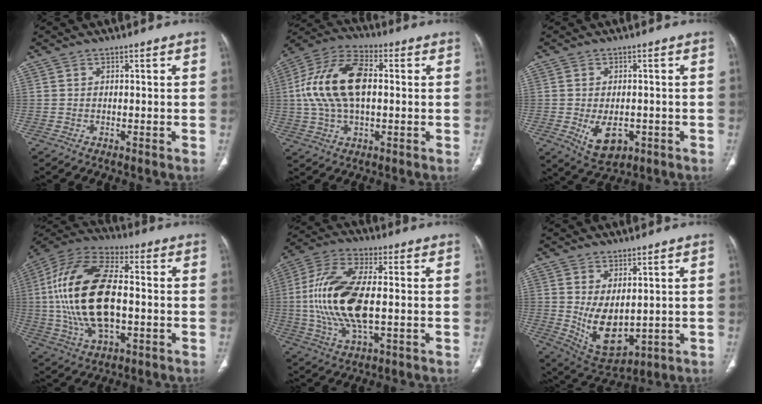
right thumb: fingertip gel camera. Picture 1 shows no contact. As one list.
[{"total": 16.6, "force": [1.5, 9.0, 13.8], "torque": [-0.274, 0.025, 0.023]}, {"total": 6.9, "force": [-1.9, 4.2, 5.2], "torque": [-0.076, -0.003, -0.015]}, {"total": 22.8, "force": [-0.6, 11.6, 19.6], "torque": [-0.403, 0.013, -0.010]}, {"total": 17.8, "force": [-0.4, 7.6, 16.1], "torque": [-0.345, 0.007, -0.007]}, {"total": 10.2, "force": [0.7, 5.7, 8.4], "torque": [-0.129, -0.020, 0.044]}]